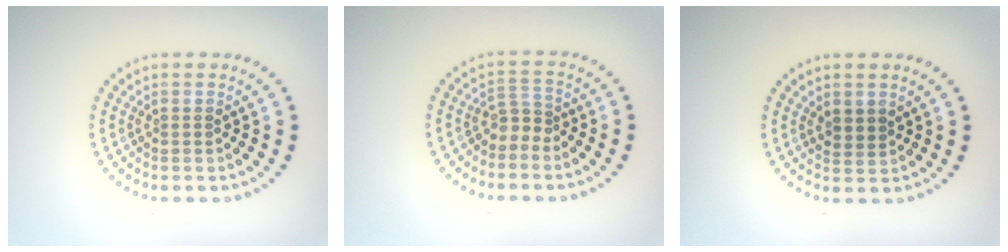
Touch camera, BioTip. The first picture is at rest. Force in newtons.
{"total": 1.7, "press": 1.2, "slide": 1.3}
{"total": 1.6, "press": 1.3, "slide": 0.9}